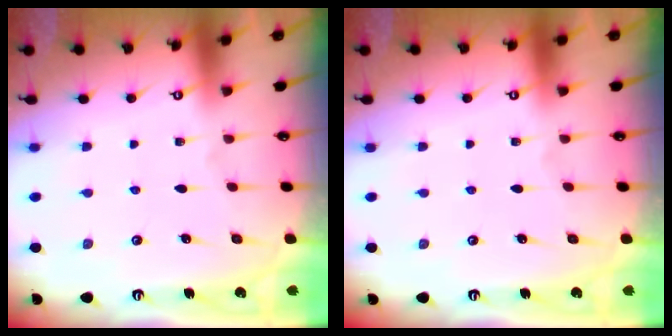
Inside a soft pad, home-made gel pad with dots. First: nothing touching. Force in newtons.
{"total": 0.0}